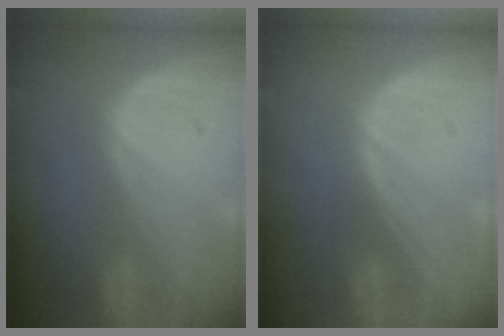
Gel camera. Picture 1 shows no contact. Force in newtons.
{"total": 0.0}